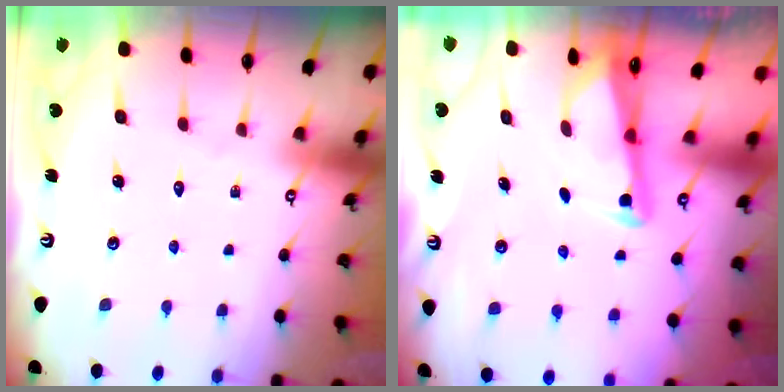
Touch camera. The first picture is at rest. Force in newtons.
{"total": 2.6, "press": 2.6, "slide": 0.2}